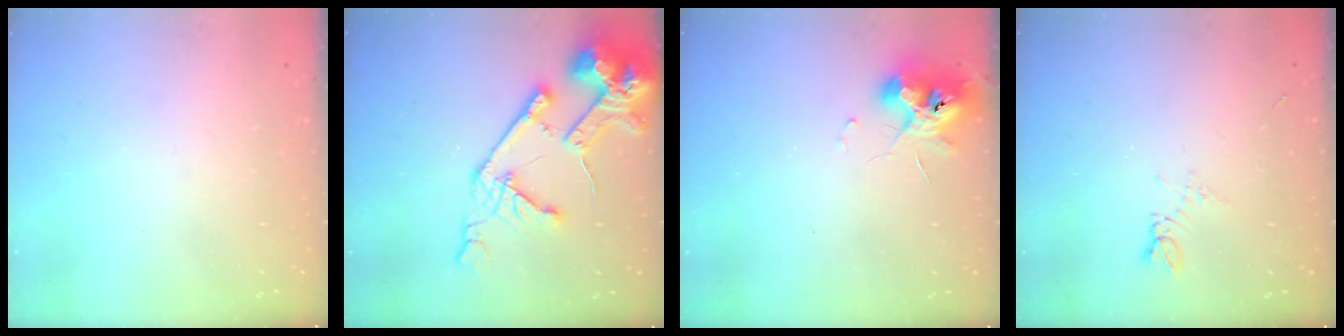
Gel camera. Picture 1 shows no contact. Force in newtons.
{"total": 20.2, "press": 20.0, "slide": 2.4}
{"total": 11.1, "press": 11.1, "slide": 0.6}
{"total": 5.0, "press": 4.9, "slide": 0.7}